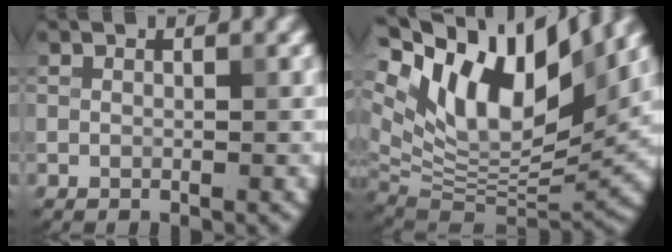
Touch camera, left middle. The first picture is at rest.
{"total": 14.6, "force": [7.3, 6.6, 10.7], "torque": [-0.200, 0.032, 0.125]}